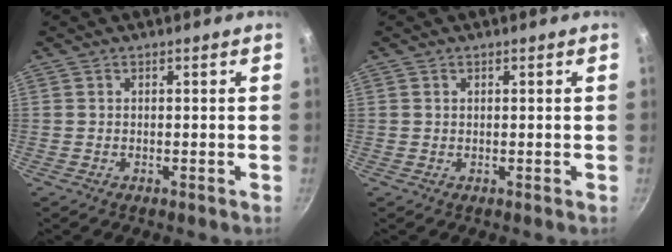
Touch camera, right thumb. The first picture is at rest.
{"total": 0.0}